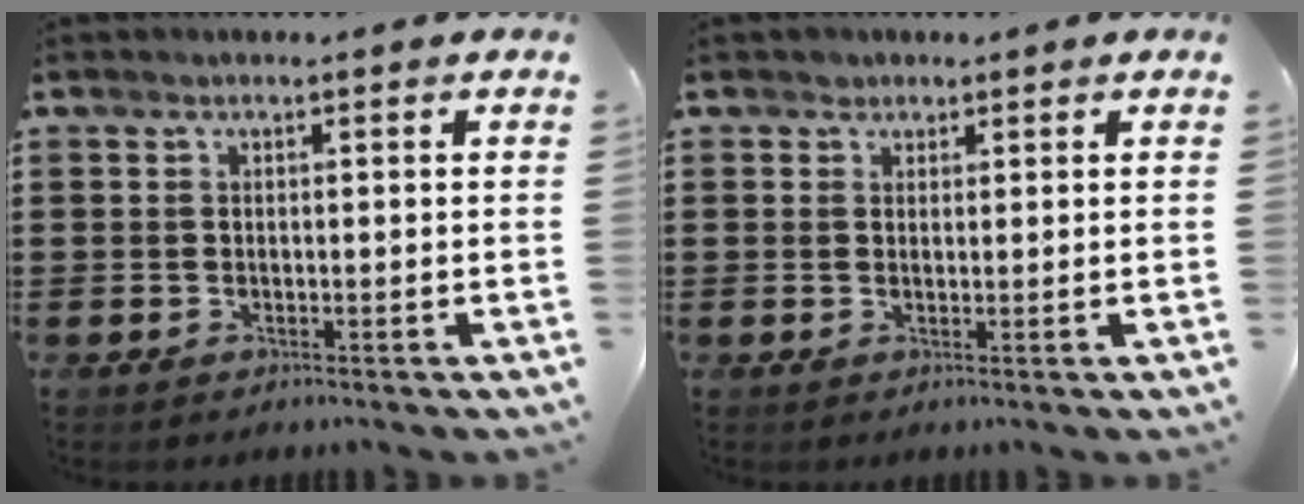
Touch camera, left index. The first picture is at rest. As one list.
[{"total": 1.3, "force": [0.9, 0.9, 0.0], "torque": [-0.002, 0.005, 0.018]}]